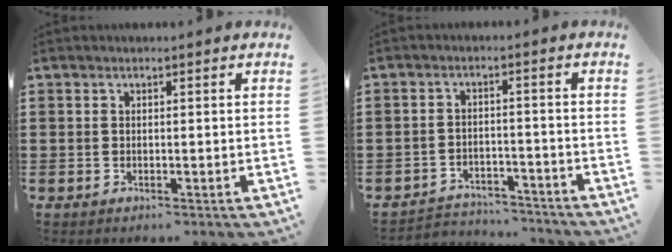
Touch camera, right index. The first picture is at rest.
{"total": 3.6, "force": [-3.5, 0.7, 0.1], "torque": [-0.009, 0.002, -0.074]}